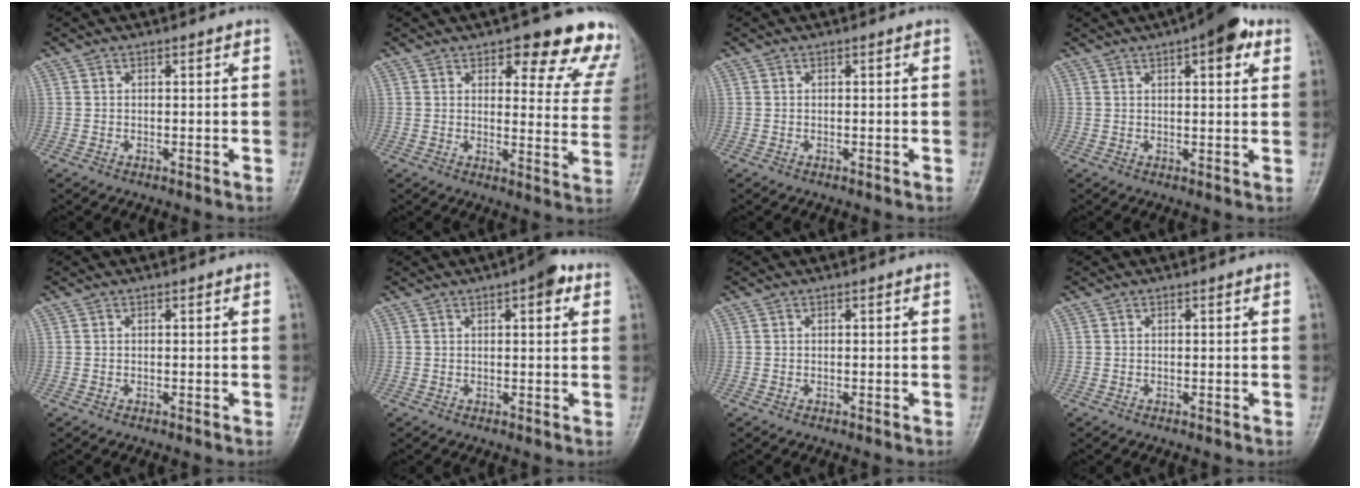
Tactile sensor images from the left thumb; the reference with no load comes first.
{"total": 16.5, "force": [12.3, 6.5, 9.0], "torque": [-0.040, -0.059, 0.125]}
{"total": 0.0}
{"total": 8.7, "force": [4.4, 3.2, 6.9], "torque": [-0.077, -0.003, 0.053]}
{"total": 0.0}
{"total": 5.0, "force": [2.3, 1.7, 4.0], "torque": [-0.044, -0.001, 0.023]}
{"total": 0.0}
{"total": 0.0}